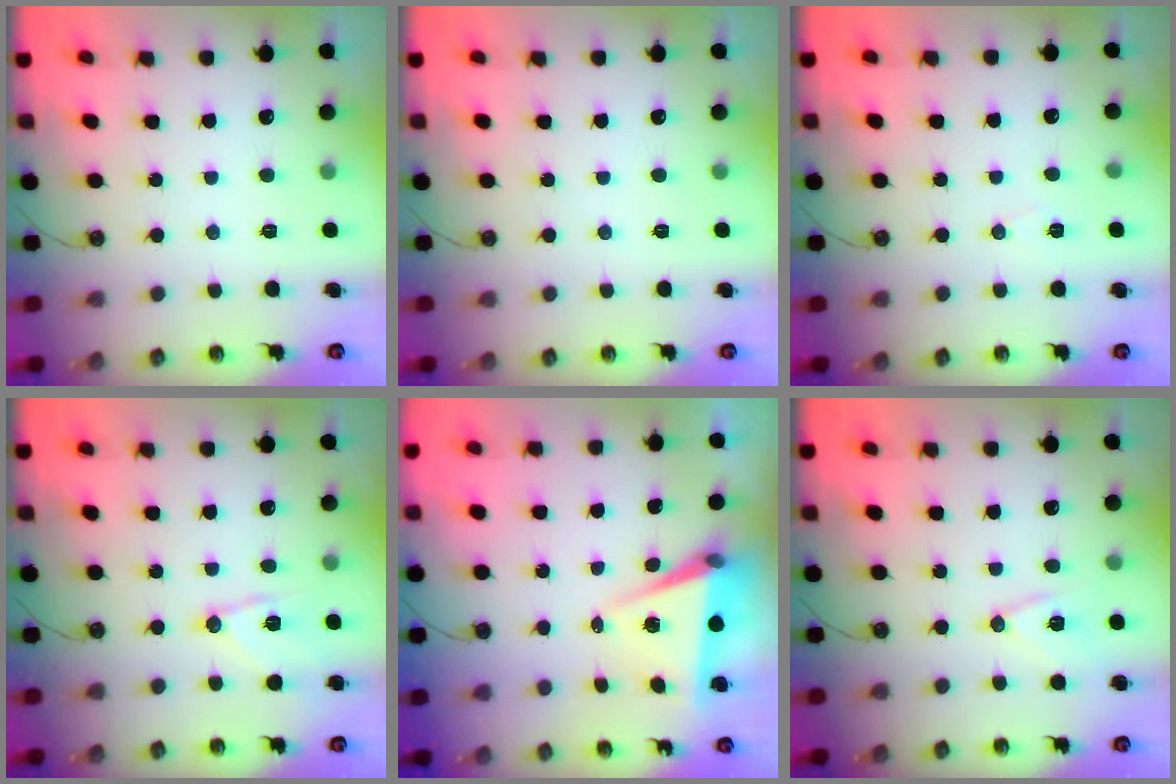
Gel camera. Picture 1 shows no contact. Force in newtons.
{"total": 2.0, "press": 0.4, "slide": 2.0}
{"total": 5.6, "press": 3.5, "slide": 4.3}
{"total": 10.9, "press": 10.9, "slide": 0.7}
{"total": 7.4, "press": 5.8, "slide": 4.6}
{"total": 10.5, "press": 9.9, "slide": 3.6}